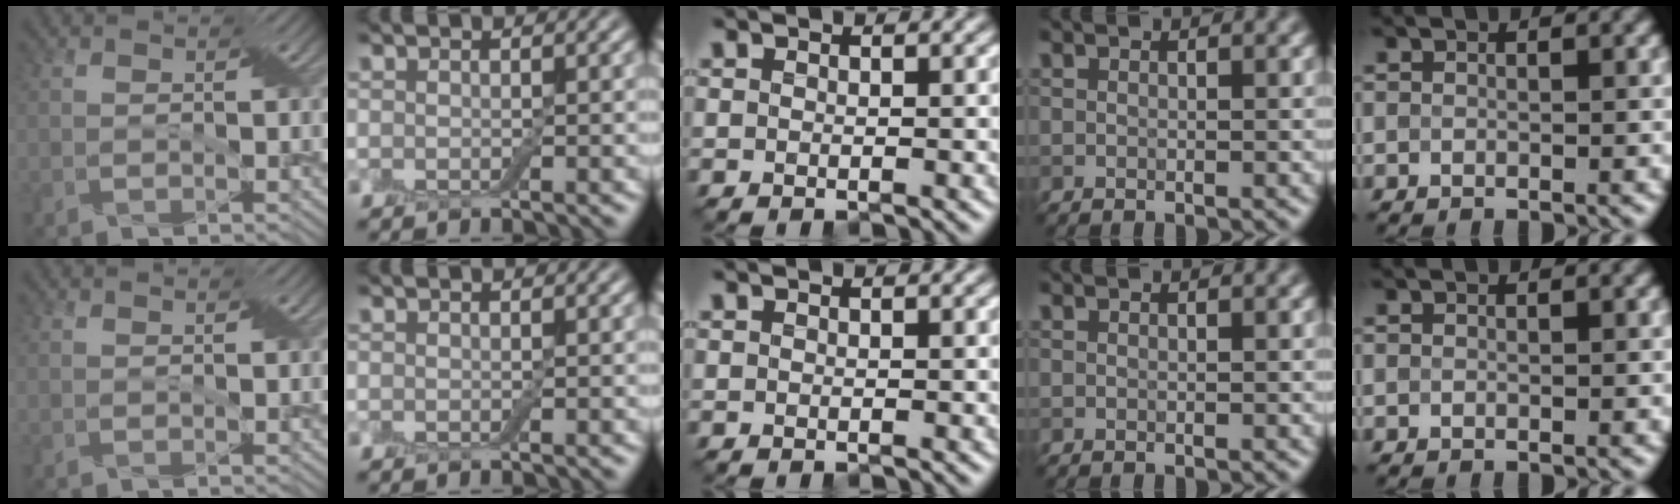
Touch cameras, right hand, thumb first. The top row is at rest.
{}